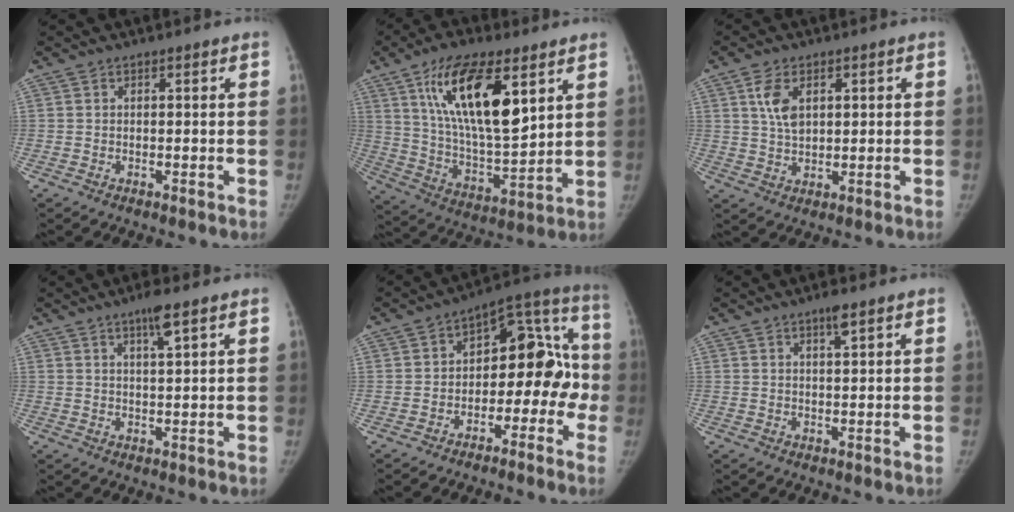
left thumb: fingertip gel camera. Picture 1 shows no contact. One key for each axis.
{"total": 20.0, "fx": 8.7, "fy": 7.6, "fz": 16.3, "tx": -0.268, "ty": -0.041, "tz": 0.158}
{"total": 5.7, "fx": 1.8, "fy": 3.5, "fz": 4.2, "tx": -0.070, "ty": -0.004, "tz": 0.037}
{"total": 4.0, "fx": 2.4, "fy": 0.2, "fz": 3.2, "tx": -0.057, "ty": -0.009, "tz": 0.044}
{"total": 16.0, "fx": -4.0, "fy": 9.8, "fz": 11.9, "tx": -0.104, "ty": 0.080, "tz": -0.060}
{"total": 2.4, "fx": 1.5, "fy": 0.3, "fz": 1.9, "tx": -0.032, "ty": -0.005, "tz": 0.027}